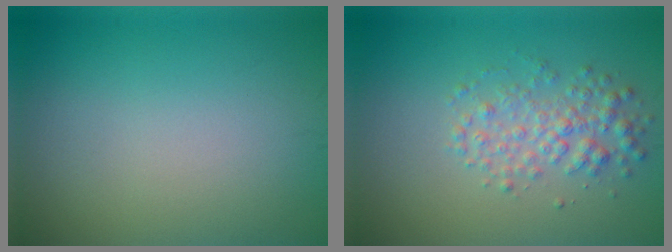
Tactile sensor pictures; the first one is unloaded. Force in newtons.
{"total": 3.0, "press": 3.0, "slide": 0.0}